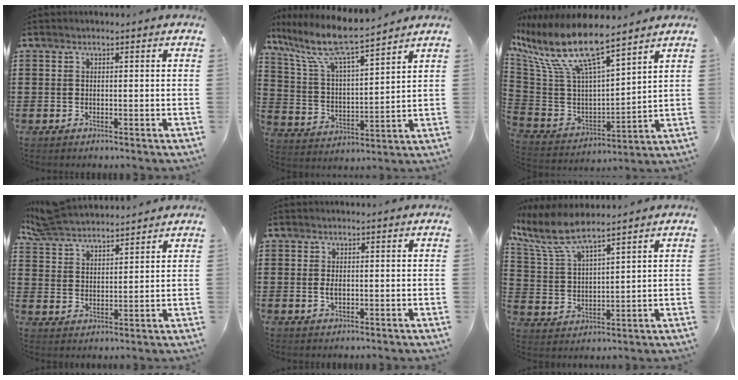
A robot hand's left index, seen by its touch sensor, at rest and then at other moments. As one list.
[{"total": 9.6, "force": [8.0, 0.8, 5.3], "torque": [-0.136, -0.045, 0.134]}, {"total": 12.6, "force": [8.4, 3.2, 8.8], "torque": [-0.218, -0.055, 0.141]}, {"total": 5.9, "force": [5.7, 0.9, 1.1], "torque": [-0.046, -0.019, 0.105]}, {"total": 1.6, "force": [0.0, 0.7, 1.4], "torque": [-0.028, 0.002, 0.000]}, {"total": 7.3, "force": [6.2, 1.2, 3.8], "torque": [-0.100, -0.026, 0.109]}]